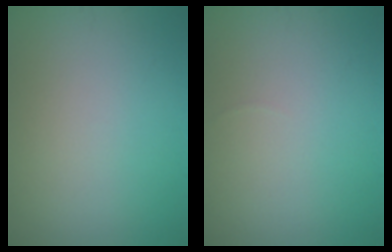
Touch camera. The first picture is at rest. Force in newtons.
{"total": 0.0}